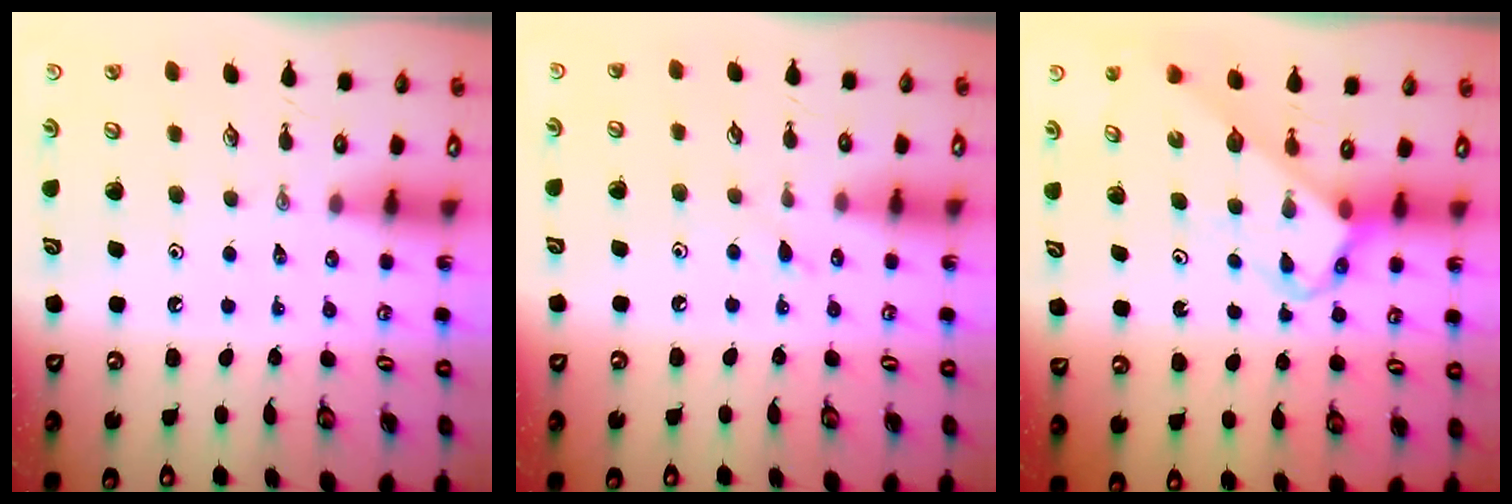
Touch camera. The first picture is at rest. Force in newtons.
{"total": 6.1, "press": 6.1, "slide": 0.7}
{"total": 3.6, "press": 3.6, "slide": 0.3}